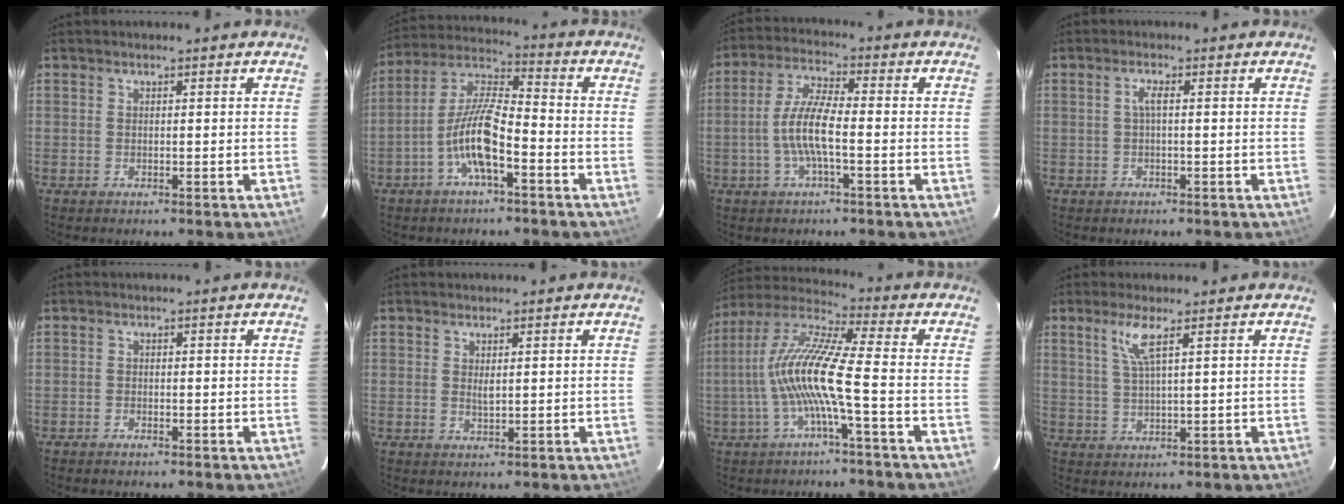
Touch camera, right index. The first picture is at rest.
{"total": 10.5, "force": [-4.6, 2.5, 9.1], "torque": [-0.194, 0.007, -0.091]}
{"total": 8.0, "force": [-1.9, 1.4, 7.6], "torque": [-0.159, 0.006, -0.040]}
{"total": 1.7, "force": [0.0, 0.1, 1.7], "torque": [-0.033, 0.004, -0.002]}
{"total": 0.9, "force": [-0.8, 0.2, 0.2], "torque": [-0.008, 0.002, -0.018]}
{"total": 1.4, "force": [0.4, 0.6, 1.2], "torque": [-0.022, -0.001, 0.008]}
{"total": 12.3, "force": [-2.9, 0.1, 11.9], "torque": [-0.238, 0.007, -0.056]}
{"total": 4.1, "force": [2.2, -0.1, 3.5], "torque": [-0.073, -0.002, 0.048]}